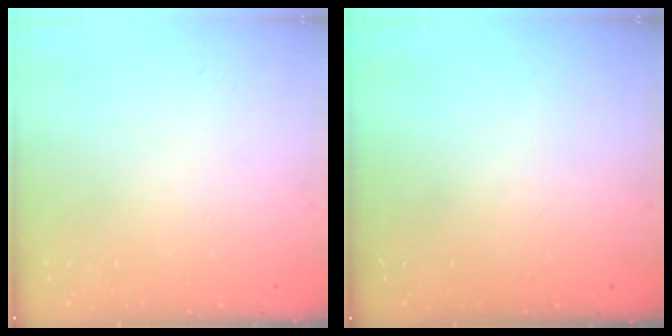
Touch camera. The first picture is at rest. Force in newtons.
{"total": 0.0}